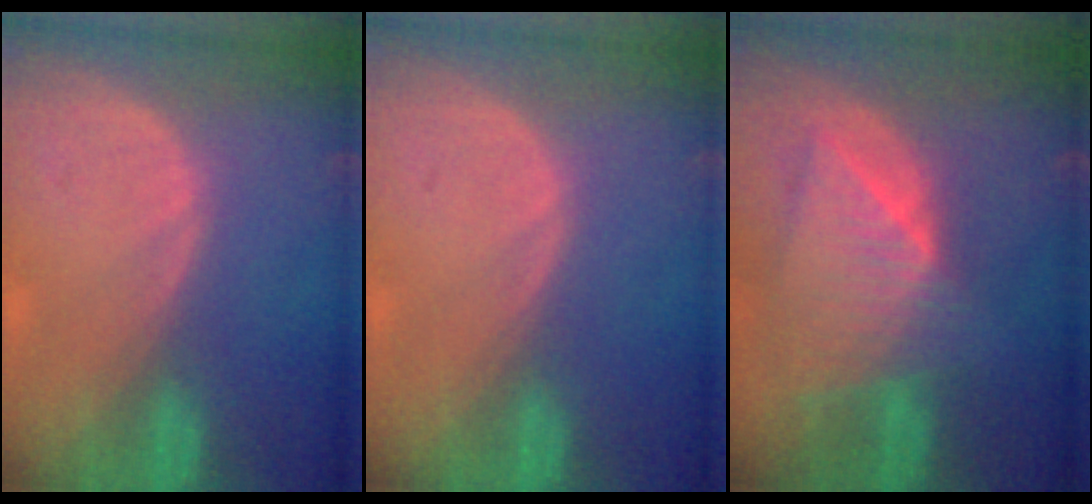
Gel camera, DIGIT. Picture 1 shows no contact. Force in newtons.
{"total": 0.0}
{"total": 9.0, "press": 7.9, "slide": 4.3}